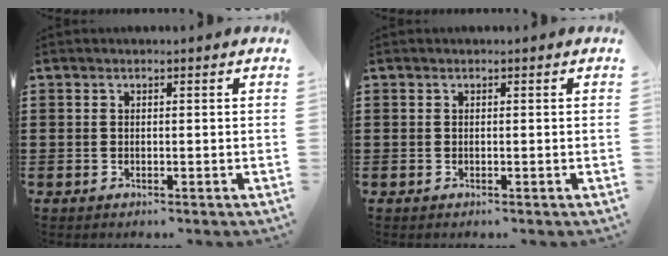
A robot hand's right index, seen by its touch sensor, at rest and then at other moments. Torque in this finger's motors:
{"motor_torque": [0.00, 0.00, 0.00, 0.00]}